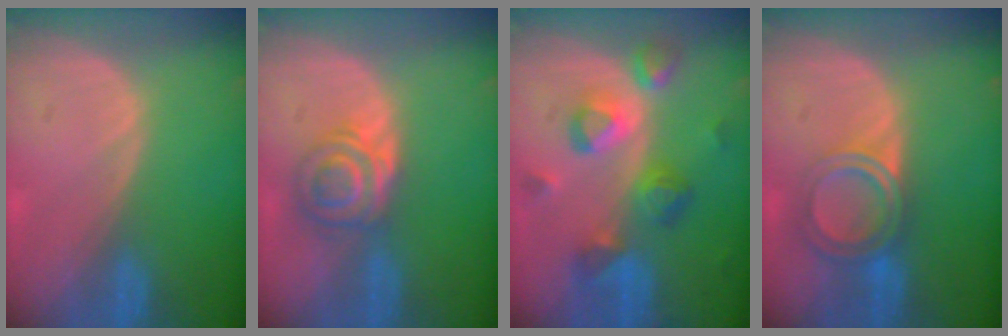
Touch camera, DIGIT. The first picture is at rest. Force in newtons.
{"total": 5.8, "press": 5.4, "slide": 2.1}
{"total": 9.1, "press": 8.1, "slide": 4.0}
{"total": 6.3, "press": 5.4, "slide": 3.3}